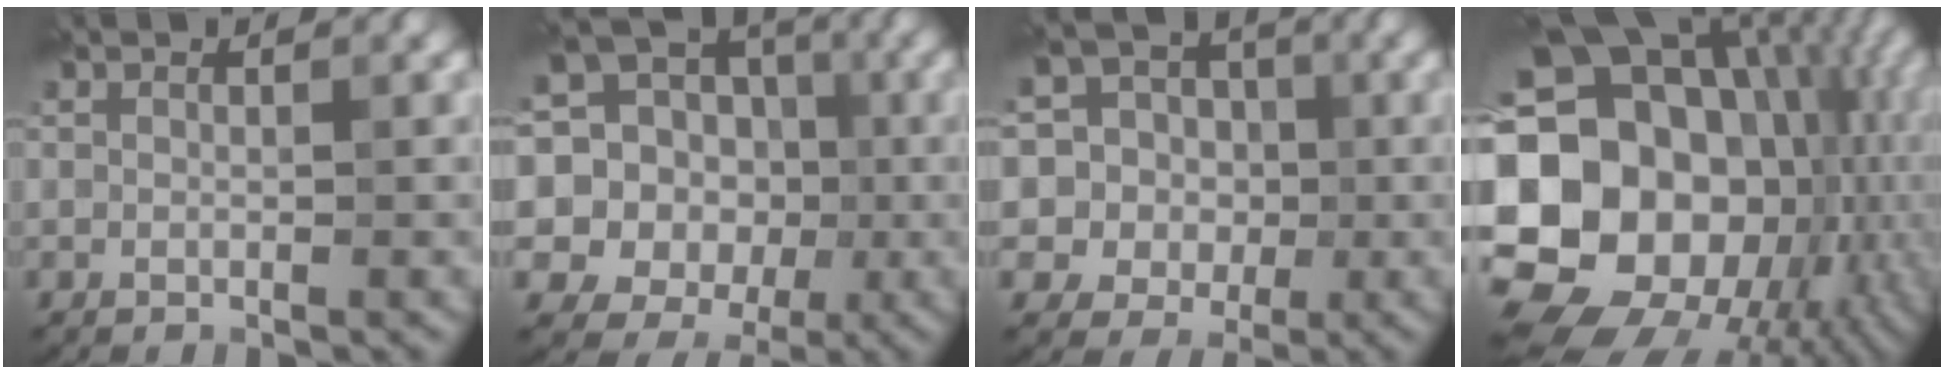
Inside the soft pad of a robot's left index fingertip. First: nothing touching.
{"total": 17.5, "force": [2.3, 16.0, 6.8], "torque": [-0.196, 0.032, 0.020]}
{"total": 11.1, "force": [2.7, 10.0, 3.9], "torque": [-0.120, 0.048, 0.029]}
{"total": 21.6, "force": [-0.5, 17.0, 13.4], "torque": [-0.261, 0.012, -0.017]}